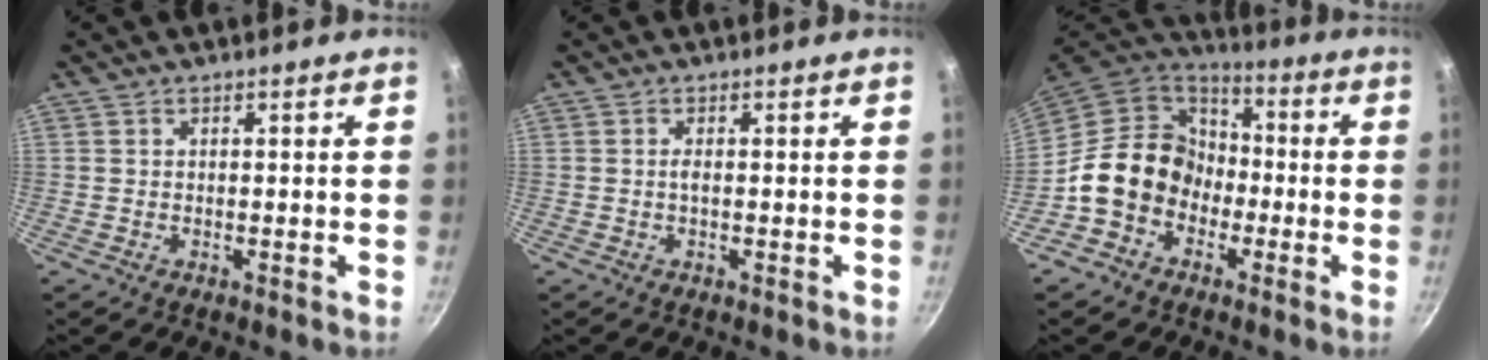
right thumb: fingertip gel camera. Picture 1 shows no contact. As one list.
[{"total": 1.0, "force": [-0.1, 0.2, 0.9], "torque": [-0.022, 0.001, -0.003]}, {"total": 14.5, "force": [-3.7, 12.1, 7.1], "torque": [-0.079, 0.053, -0.079]}]